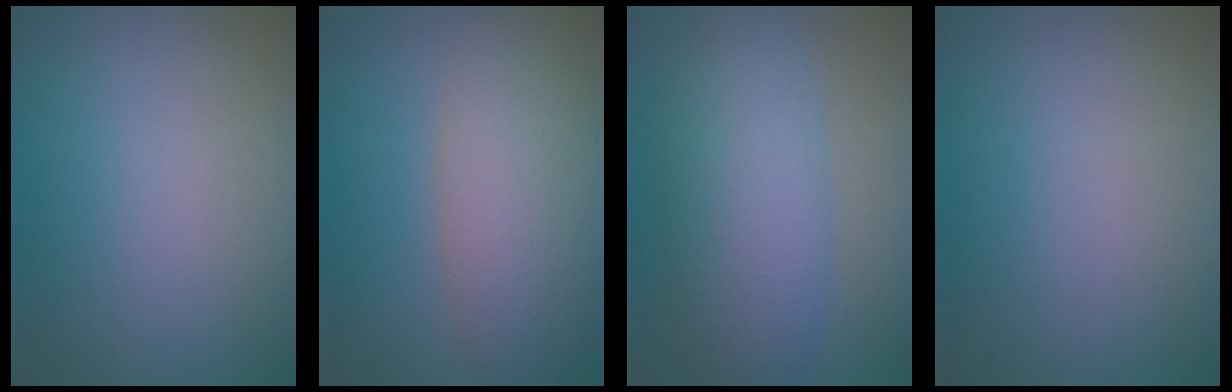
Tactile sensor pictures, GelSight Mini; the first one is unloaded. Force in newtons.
{"total": 7.0, "press": 7.0, "slide": 0.5}
{"total": 7.4, "press": 7.4, "slide": 0.2}
{"total": 0.0}